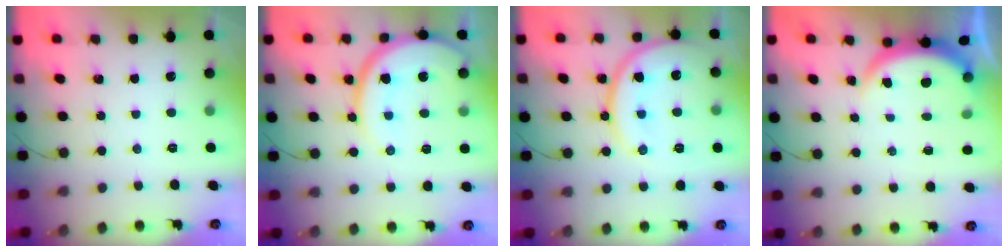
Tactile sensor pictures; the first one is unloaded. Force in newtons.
{"total": 15.6, "press": 15.5, "slide": 2.0}
{"total": 16.5, "press": 16.5, "slide": 1.0}
{"total": 3.9, "press": 3.9, "slide": 0.2}